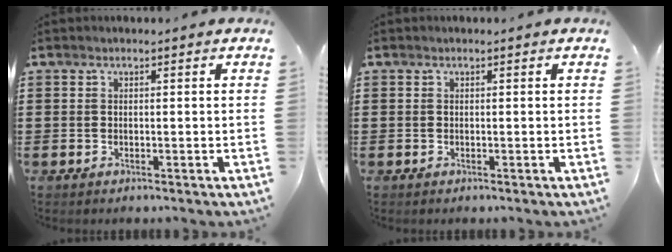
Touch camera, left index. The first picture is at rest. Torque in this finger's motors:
{"motor_torque": [0.00, 0.00, -0.01, 0.01]}